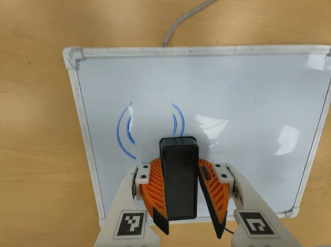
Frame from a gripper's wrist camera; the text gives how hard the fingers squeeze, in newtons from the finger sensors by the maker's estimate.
{"total": 7.4, "left": 8.2, "right": 6.7}